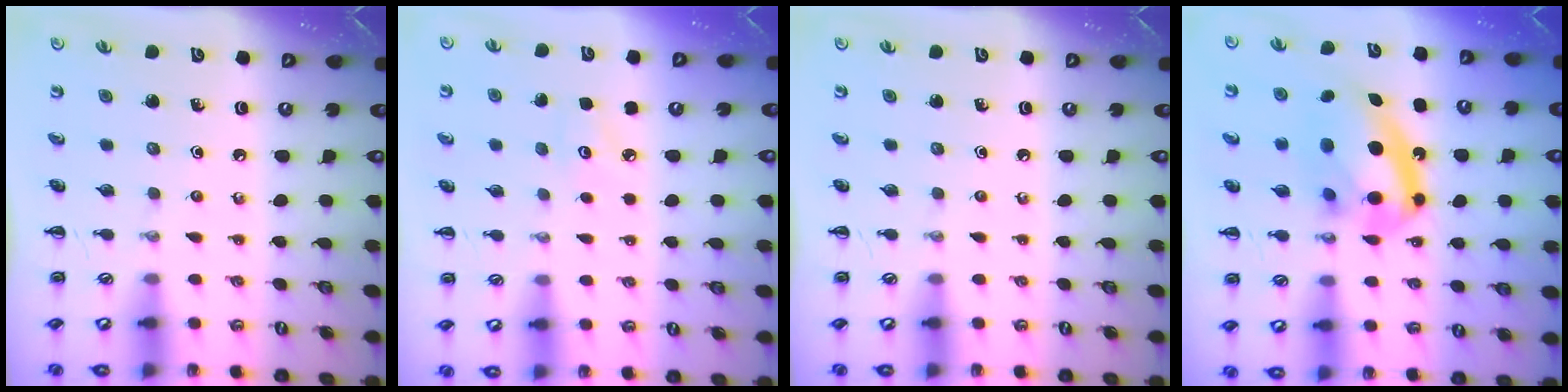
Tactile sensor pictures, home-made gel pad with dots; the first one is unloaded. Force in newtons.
{"total": 2.4, "press": 2.3, "slide": 0.6}
{"total": 0.0}
{"total": 15.5, "press": 15.0, "slide": 3.8}